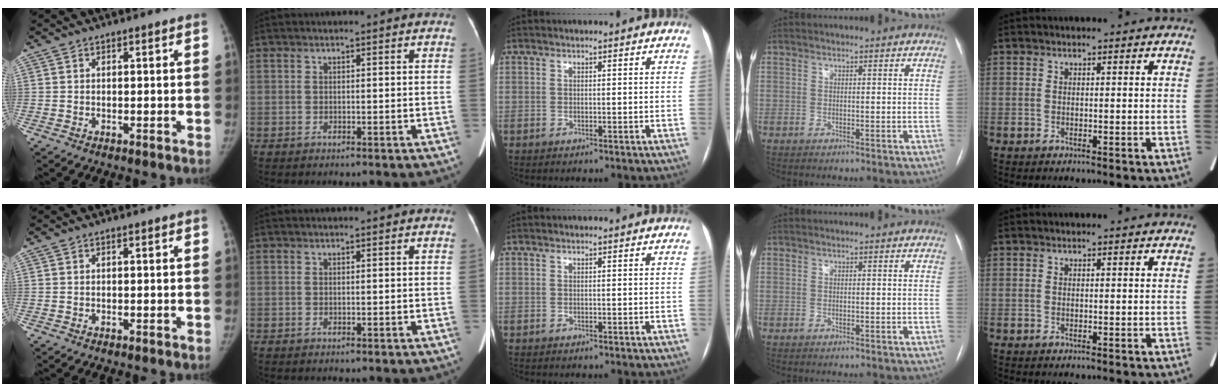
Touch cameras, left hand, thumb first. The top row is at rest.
{}